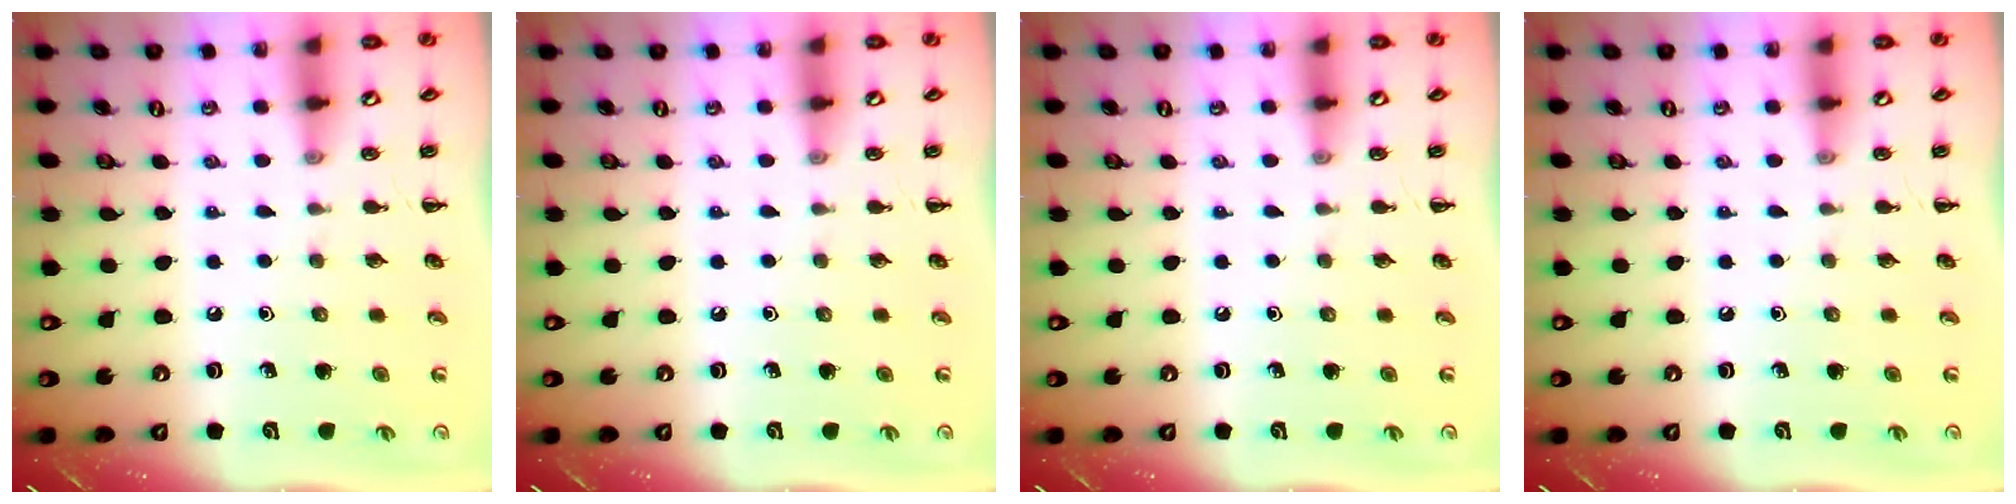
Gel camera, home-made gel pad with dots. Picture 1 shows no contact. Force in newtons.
{"total": 0.0}
{"total": 0.0}
{"total": 0.0}